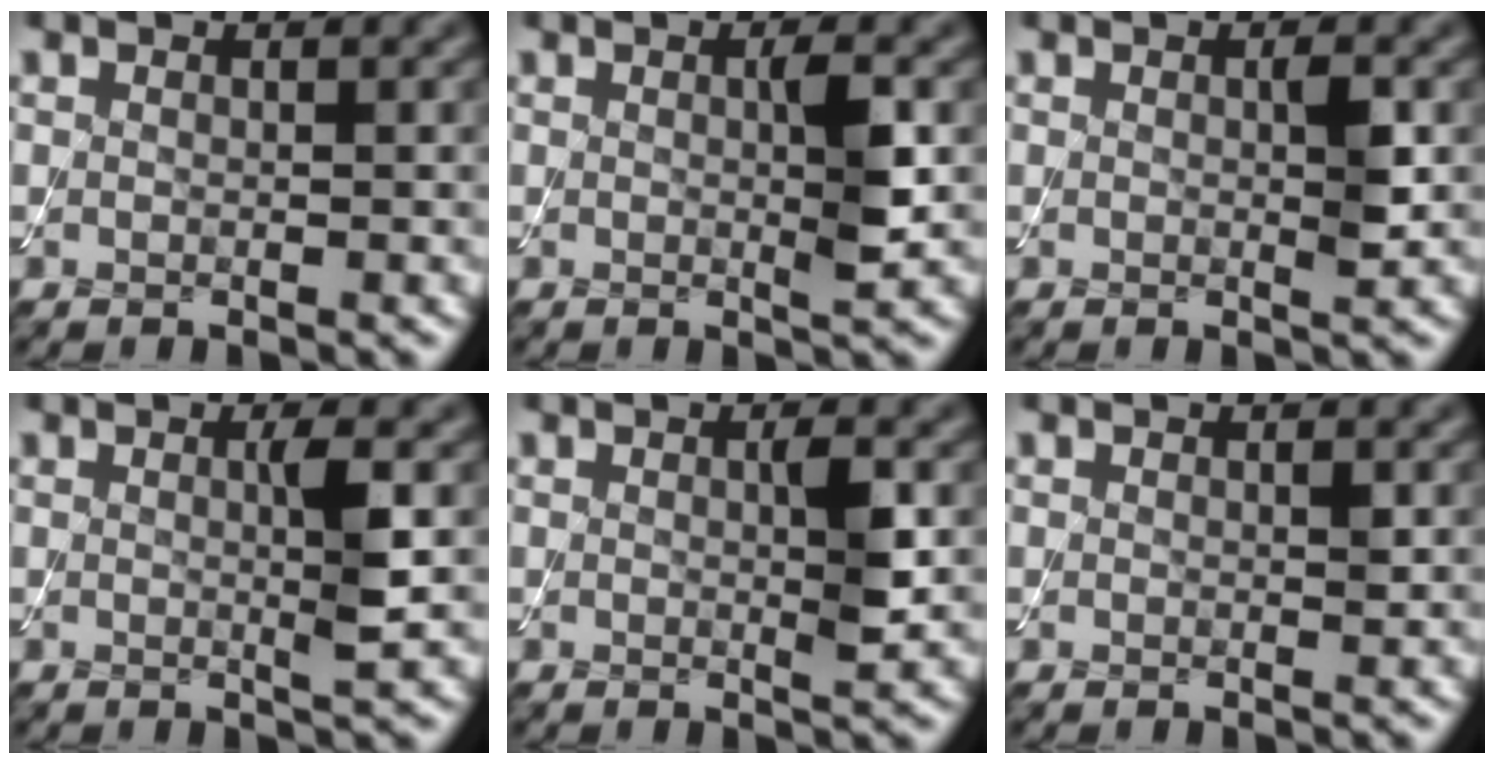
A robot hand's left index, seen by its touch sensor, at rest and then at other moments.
{"total": 2.8, "force": [0.1, 0.3, 2.8], "torque": [-0.045, -0.004, 0.000]}
{"total": 1.8, "force": [0.1, 0.2, 1.8], "torque": [-0.027, -0.001, 0.001]}
{"total": 2.8, "force": [0.1, 0.3, 2.8], "torque": [-0.047, -0.004, -0.001]}
{"total": 2.4, "force": [0.1, 0.3, 2.4], "torque": [-0.037, -0.002, 0.000]}
{"total": 0.5, "force": [0.1, 0.1, 0.5], "torque": [-0.006, -0.001, 0.001]}